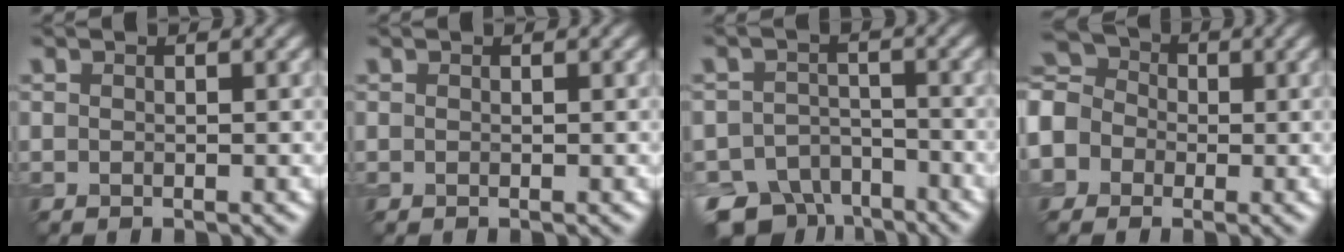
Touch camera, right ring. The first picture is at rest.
{"total": 0.0}
{"total": 8.1, "force": [-6.3, 4.4, 2.5], "torque": [-0.026, -0.014, -0.104]}
{"total": 7.1, "force": [-2.1, 6.3, 2.6], "torque": [-0.072, 0.010, -0.058]}